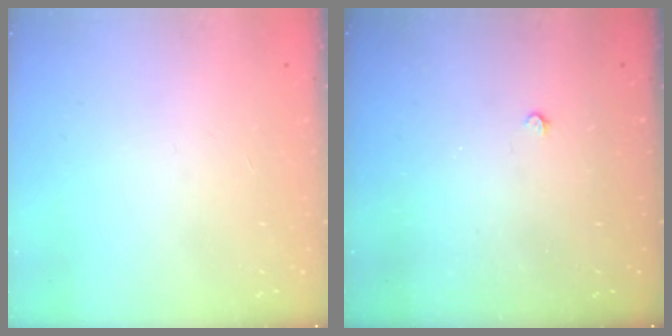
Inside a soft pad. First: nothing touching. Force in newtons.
{"total": 2.3, "press": 2.3, "slide": 0.4}